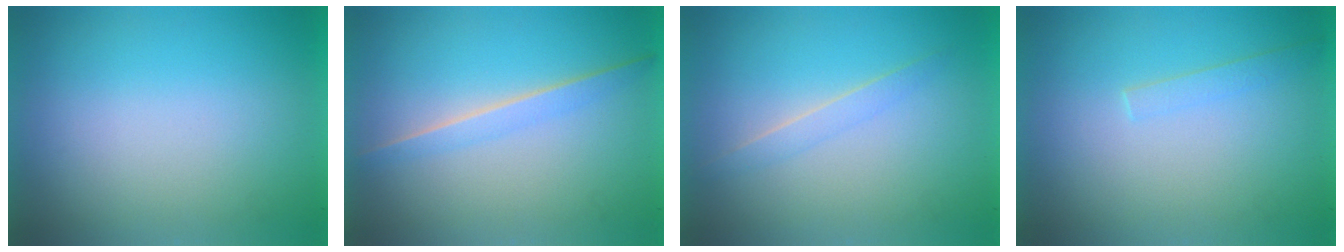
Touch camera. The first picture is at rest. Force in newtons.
{"total": 1.3}
{"total": 1.1}
{"total": 1.1}